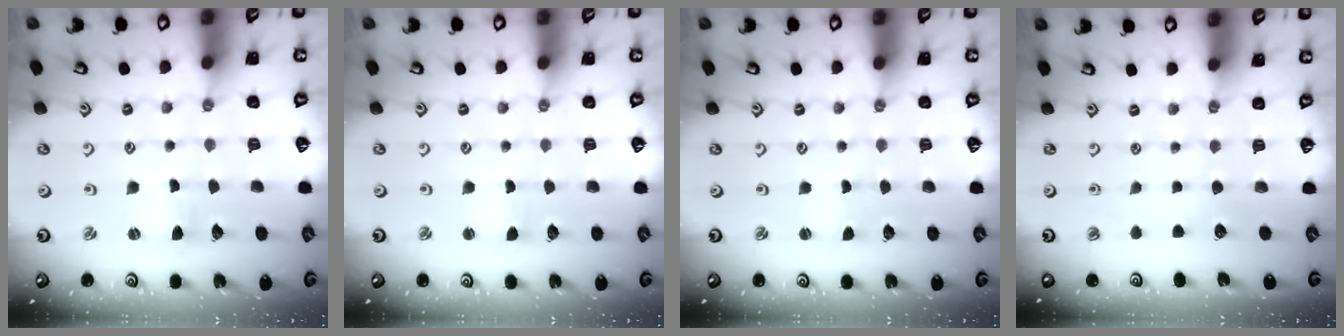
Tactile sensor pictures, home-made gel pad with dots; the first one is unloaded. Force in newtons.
{"total": 2.2, "press": 2.2, "slide": 0.2}
{"total": 0.0}
{"total": 0.0}